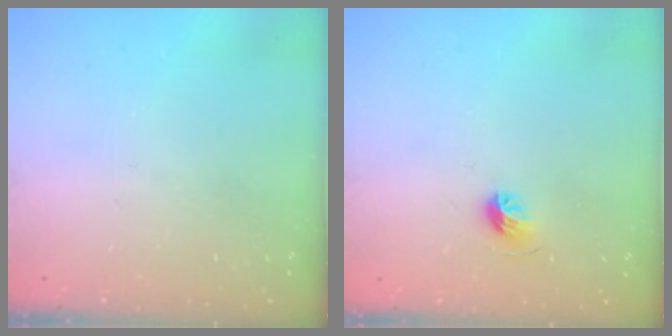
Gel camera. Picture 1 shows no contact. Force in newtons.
{"total": 5.4, "press": 5.2, "slide": 1.2}